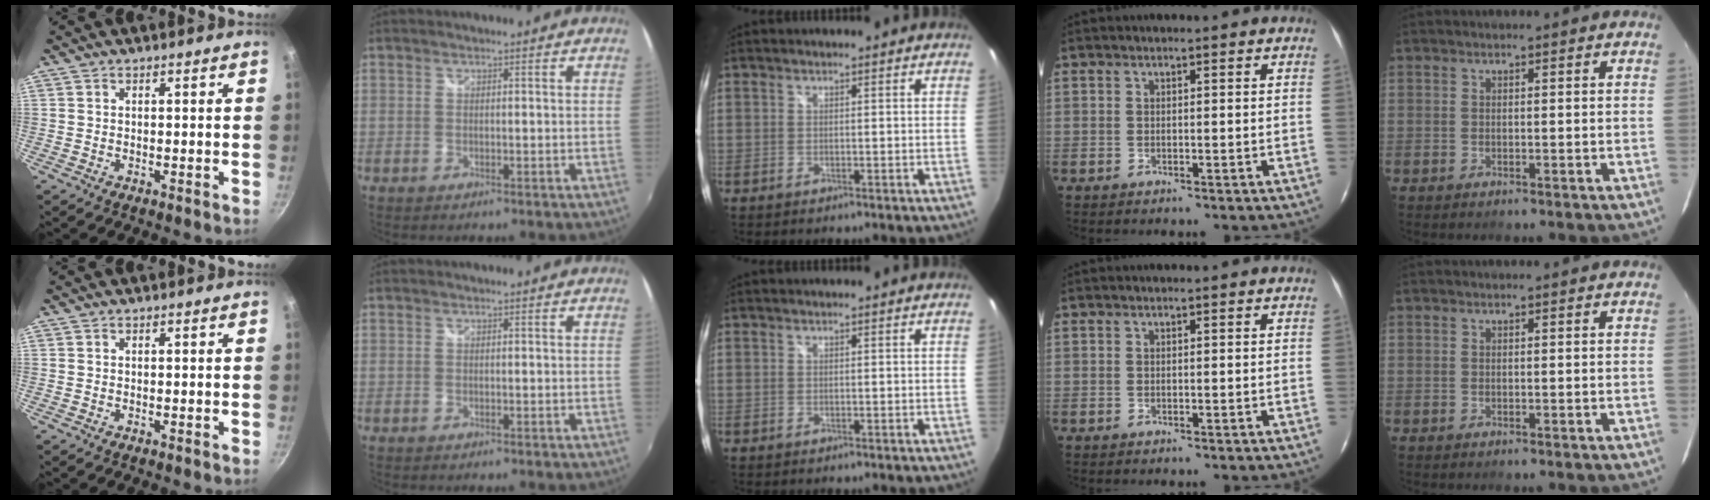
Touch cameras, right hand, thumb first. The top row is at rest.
{}